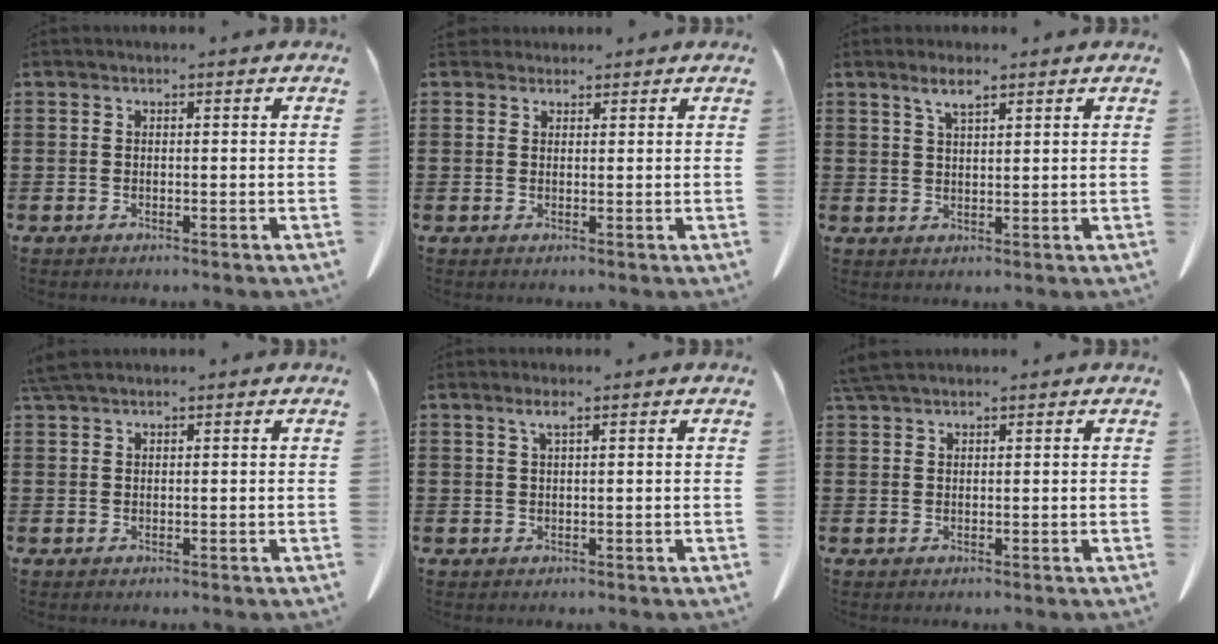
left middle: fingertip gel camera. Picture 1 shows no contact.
{"total": 1.9, "force": [1.7, 0.8, 0.2], "torque": [-0.010, 0.002, 0.035]}
{"total": 3.0, "force": [2.1, 0.5, 2.1], "torque": [-0.047, 0.002, 0.037]}
{"total": 2.3, "force": [1.9, 0.4, 1.2], "torque": [-0.030, 0.001, 0.038]}
{"total": 1.6, "force": [0.8, 0.1, 1.4], "torque": [-0.030, 0.000, 0.016]}
{"total": 2.9, "force": [2.5, 0.6, 1.3], "torque": [-0.034, 0.000, 0.050]}